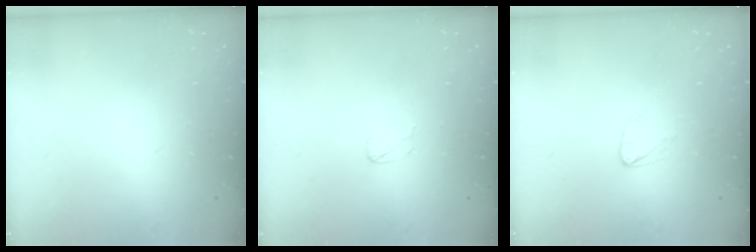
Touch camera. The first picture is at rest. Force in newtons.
{"total": 2.9, "press": 2.8, "slide": 0.3}
{"total": 2.7, "press": 2.7, "slide": 0.3}